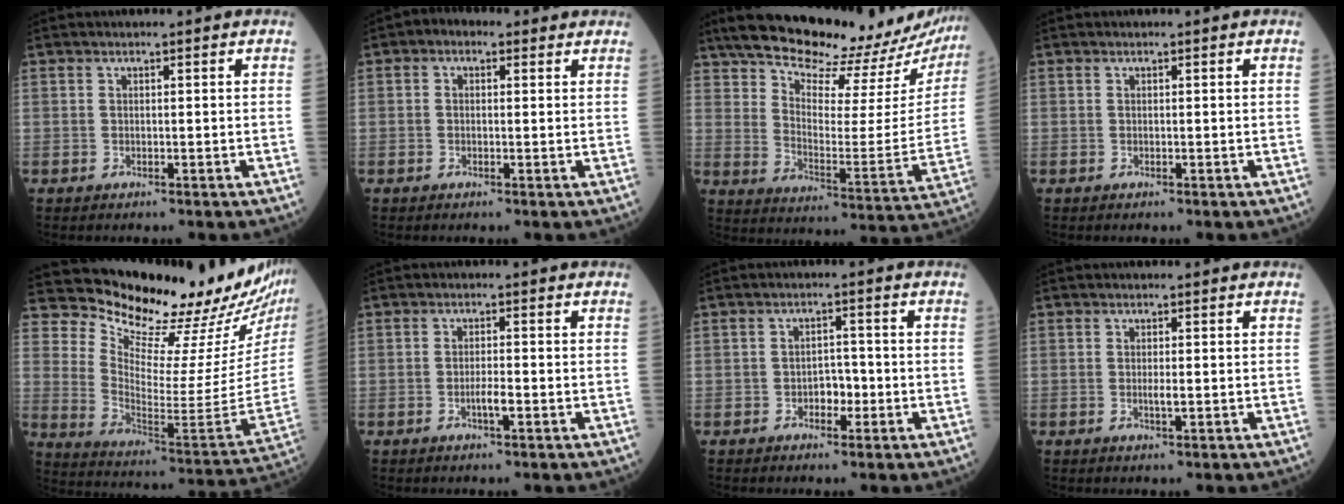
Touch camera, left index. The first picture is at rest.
{"total": 2.8, "force": [1.3, 1.9, 1.6], "torque": [-0.027, 0.021, 0.014]}
{"total": 26.7, "force": [23.6, 6.4, 10.8], "torque": [-0.174, -0.052, 0.308]}
{"total": 0.0}
{"total": 25.8, "force": [23.4, 1.9, 10.8], "torque": [-0.180, -0.134, 0.317]}
{"total": 2.2, "force": [-0.9, 0.3, 2.0], "torque": [-0.036, -0.001, -0.017]}
{"total": 2.8, "force": [-1.1, 1.7, 2.0], "torque": [-0.024, 0.006, -0.021]}
{"total": 1.3, "force": [-0.2, 0.3, 1.2], "torque": [-0.024, -0.004, -0.003]}